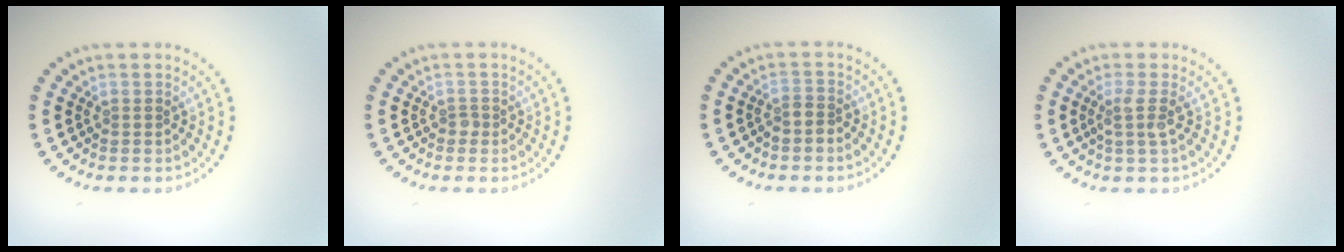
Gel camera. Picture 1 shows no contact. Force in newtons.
{"total": 0.8, "press": 0.6, "slide": 0.5}
{"total": 1.6, "press": 1.3, "slide": 0.9}
{"total": 1.7, "press": 1.2, "slide": 1.2}